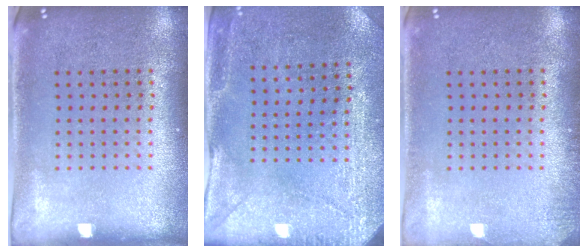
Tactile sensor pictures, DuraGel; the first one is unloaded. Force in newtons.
{"total": 3.0, "press": 2.7, "slide": 1.1}
{"total": 1.0, "press": 1.0, "slide": 0.1}